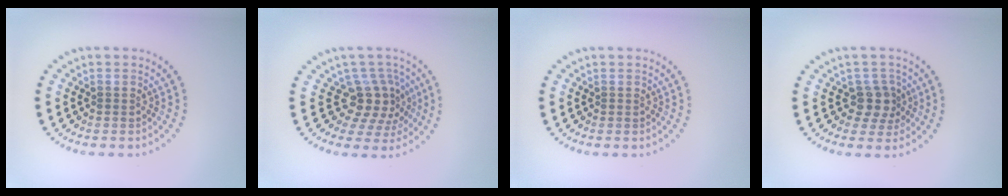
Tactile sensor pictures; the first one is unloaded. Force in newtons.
{"total": 3.7, "press": 2.8, "slide": 2.4}
{"total": 0.0}
{"total": 2.2, "press": 1.8, "slide": 1.3}